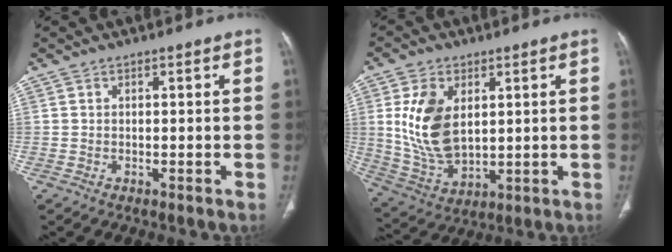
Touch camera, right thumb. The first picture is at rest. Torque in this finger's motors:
{"motor_torque": [-0.75, 0.88, 1.47, 0.47, 0.13]}